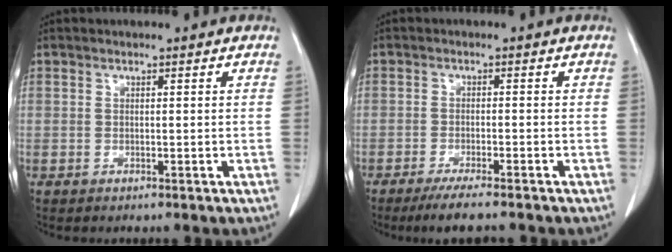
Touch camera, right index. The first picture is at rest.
{"total": 5.3, "force": [-4.3, 0.0, 3.1], "torque": [-0.048, -0.012, -0.068]}